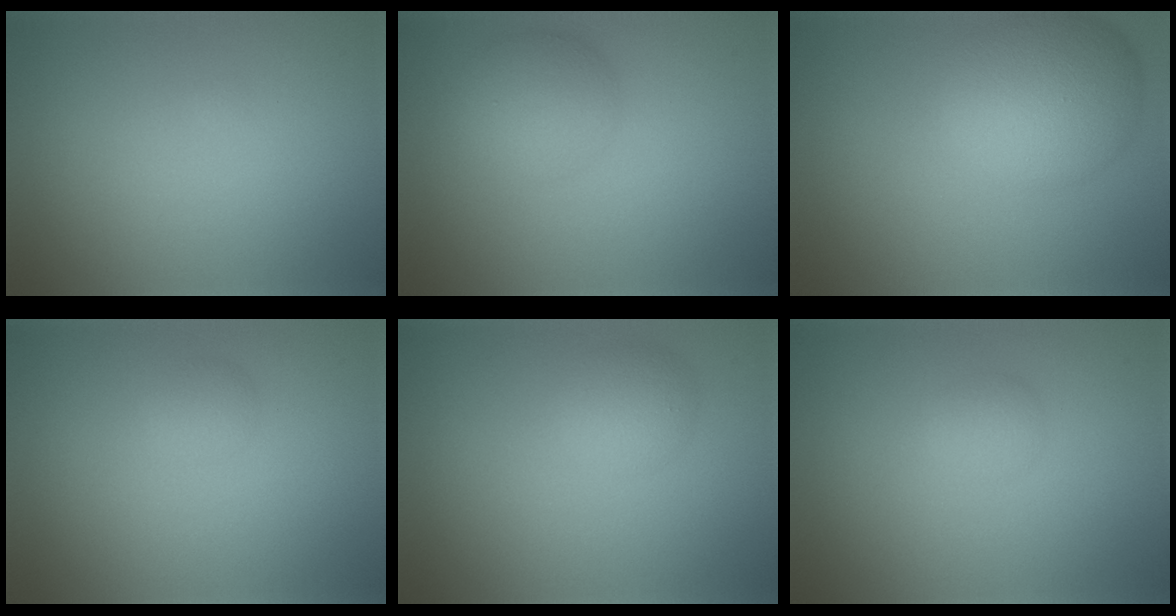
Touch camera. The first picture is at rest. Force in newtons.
{"total": 3.5, "press": 3.5, "slide": 0.1}
{"total": 8.1, "press": 8.1, "slide": 0.2}
{"total": 1.1, "press": 1.1, "slide": 0.1}
{"total": 2.4, "press": 2.4, "slide": 0.1}
{"total": 1.3, "press": 1.3, "slide": 0.0}